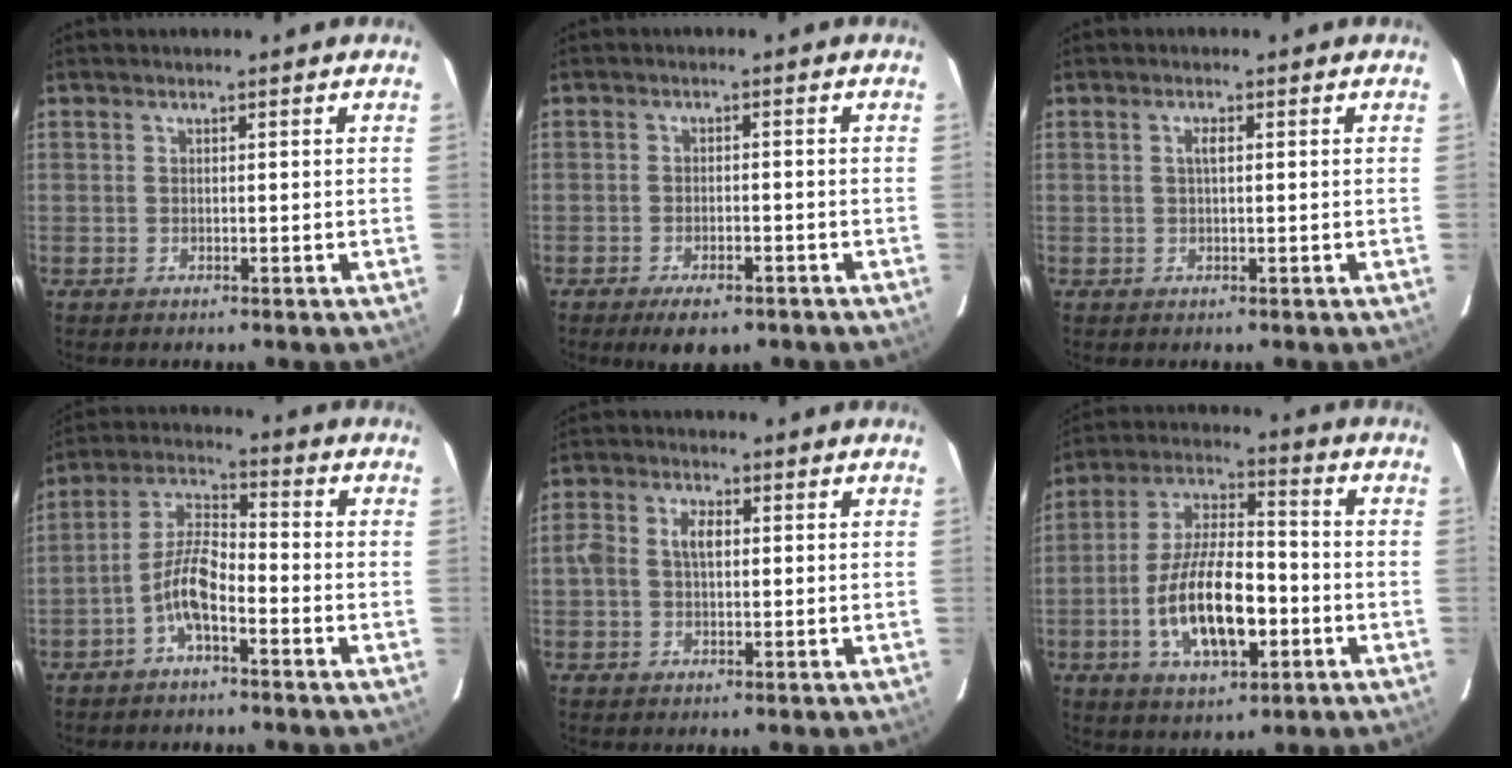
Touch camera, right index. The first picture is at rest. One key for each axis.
{"total": 5.9, "fx": -4.1, "fy": 2.4, "fz": 3.5, "tx": -0.072, "ty": -0.012, "tz": -0.059}
{"total": 1.3, "fx": 0.3, "fy": 0.4, "fz": 1.3, "tx": -0.024, "ty": 0.004, "tz": 0.002}
{"total": 7.1, "fx": -3.7, "fy": 2.2, "fz": 5.6, "tx": -0.122, "ty": 0.017, "tz": -0.074}
{"total": 4.6, "fx": 0.3, "fy": 2.9, "fz": 3.5, "tx": -0.065, "ty": 0.014, "tz": 0.004}
{"total": 16.0, "fx": -4.4, "fy": 6.8, "fz": 13.8, "tx": -0.271, "ty": 0.003, "tz": -0.072}